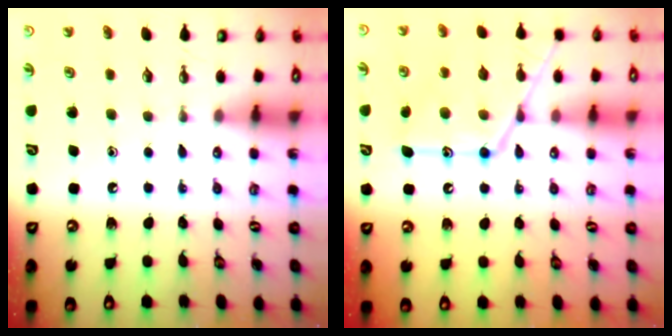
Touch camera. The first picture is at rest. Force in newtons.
{"total": 15.1, "press": 15.0, "slide": 1.0}